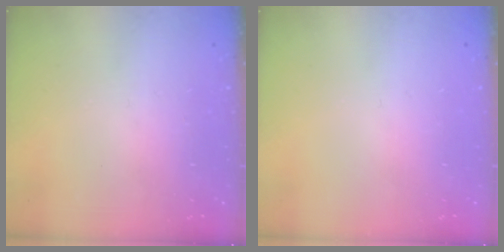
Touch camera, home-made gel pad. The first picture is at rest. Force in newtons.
{"total": 0.0}